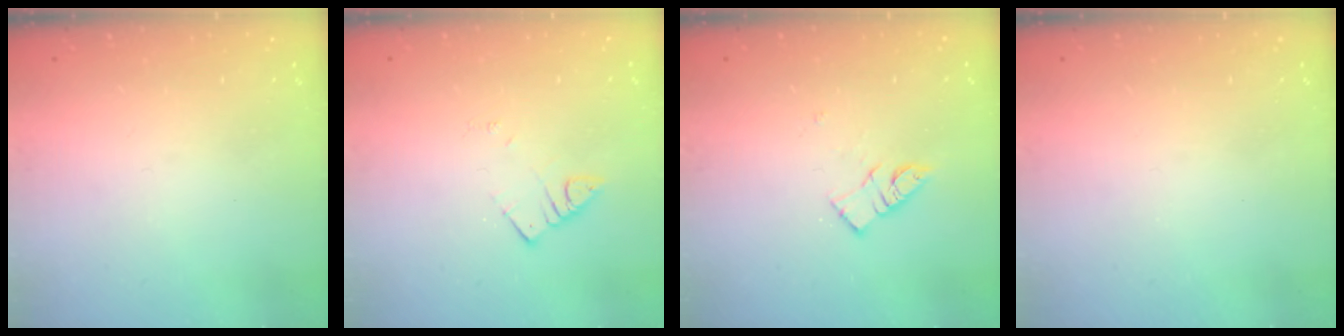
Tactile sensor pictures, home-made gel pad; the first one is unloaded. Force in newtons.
{"total": 2.6, "press": 2.6, "slide": 0.1}
{"total": 9.1, "press": 9.1, "slide": 0.4}
{"total": 0.0}